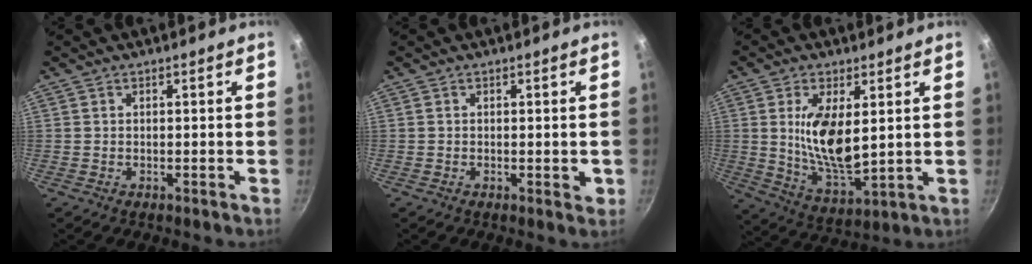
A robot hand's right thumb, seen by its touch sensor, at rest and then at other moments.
{"total": 1.7, "force": [-0.1, 0.8, 1.5], "torque": [-0.014, 0.001, -0.003]}
{"total": 12.1, "force": [2.5, 5.3, 10.6], "torque": [-0.192, -0.030, 0.057]}